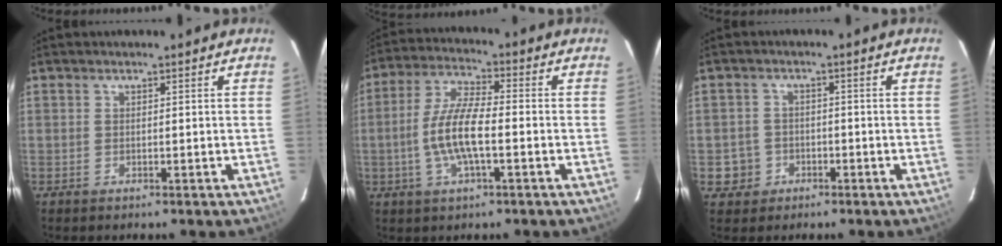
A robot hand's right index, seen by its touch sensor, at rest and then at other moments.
{"total": 10.2, "force": [-2.3, 2.8, 9.5], "torque": [-0.196, 0.004, -0.046]}
{"total": 4.7, "force": [-1.7, 4.4, 0.4], "torque": [-0.017, 0.021, -0.024]}